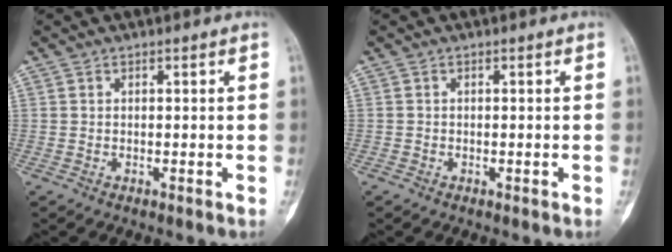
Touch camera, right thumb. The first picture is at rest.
{"total": 0.0}